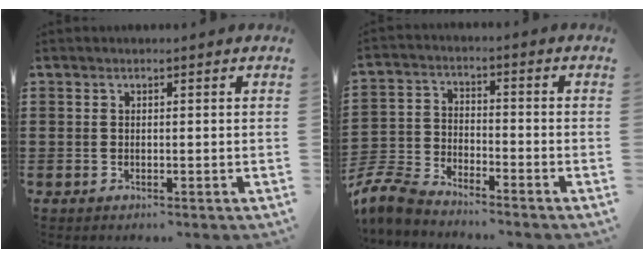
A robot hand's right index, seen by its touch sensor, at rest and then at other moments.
{"total": 6.6, "force": [-6.3, 1.2, 1.5], "torque": [-0.062, 0.000, -0.134]}